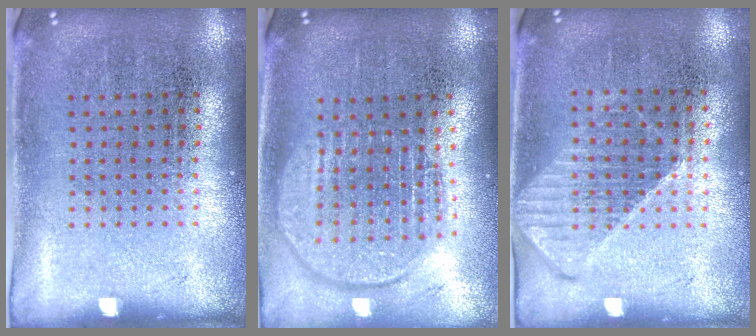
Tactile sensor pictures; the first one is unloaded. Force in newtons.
{"total": 1.9, "press": 1.6, "slide": 1.0}
{"total": 1.2, "press": 1.1, "slide": 0.4}